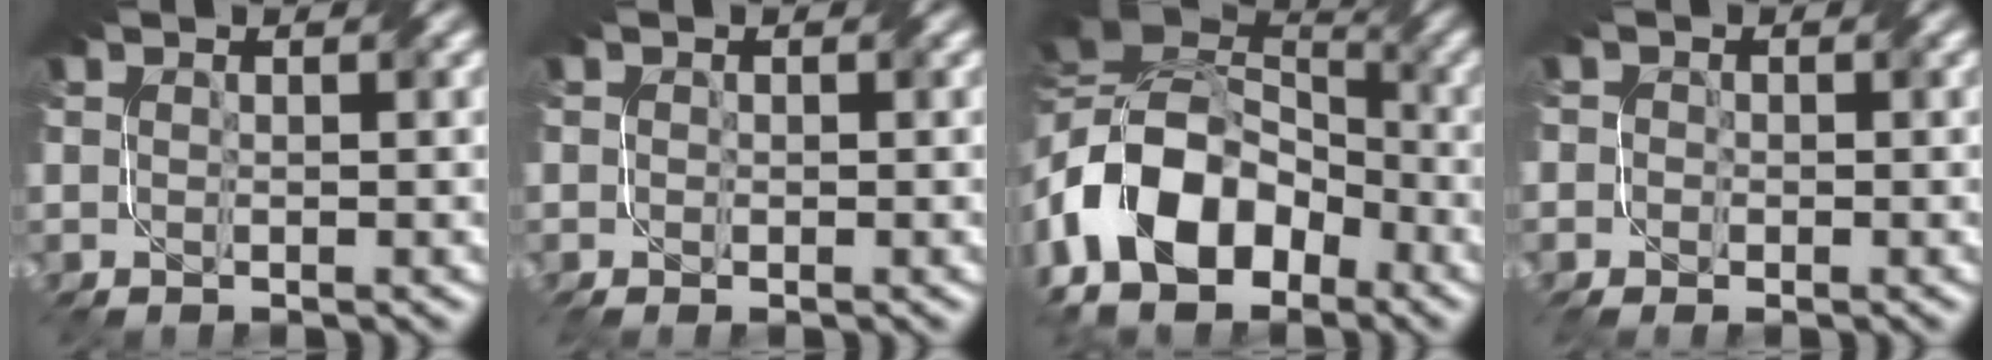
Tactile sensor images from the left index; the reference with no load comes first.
{"total": 0.9, "force": [-0.3, 0.7, 0.5], "torque": [-0.007, -0.003, -0.003]}
{"total": 16.3, "force": [-5.1, 10.7, 11.1], "torque": [-0.232, 0.006, -0.093]}
{"total": 1.6, "force": [-0.5, 1.4, 0.5], "torque": [-0.007, -0.001, -0.007]}